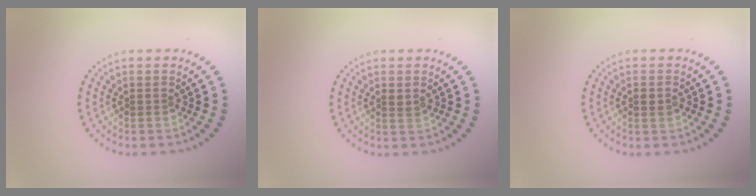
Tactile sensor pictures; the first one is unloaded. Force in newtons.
{"total": 1.0, "press": 0.9, "slide": 0.4}
{"total": 0.9, "press": 0.9, "slide": 0.1}